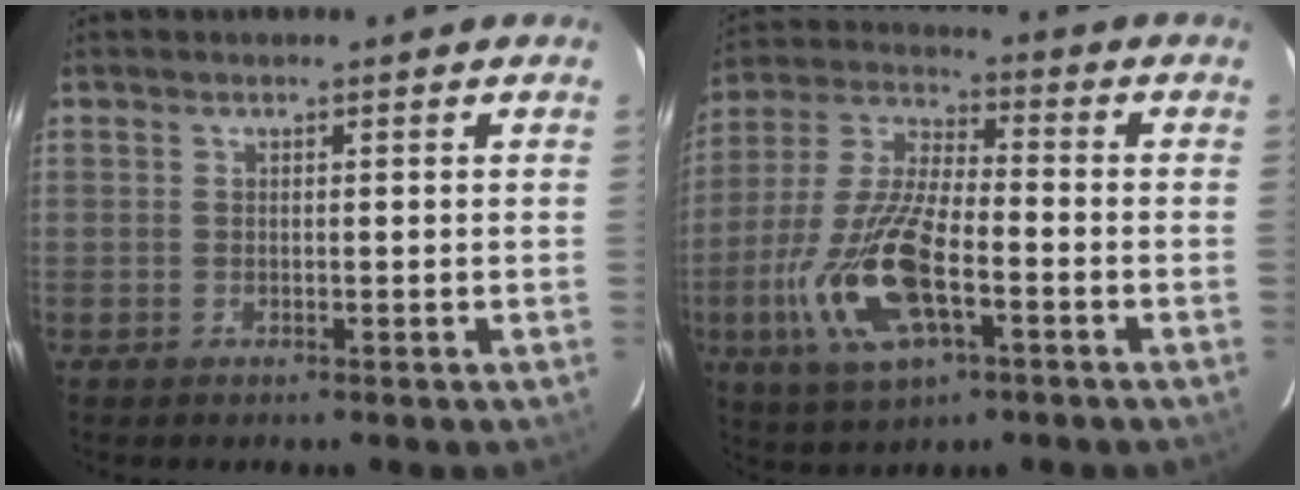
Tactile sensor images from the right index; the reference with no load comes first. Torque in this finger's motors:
{"motor_torque": [1.98, -0.16, 1.05, 0.18]}